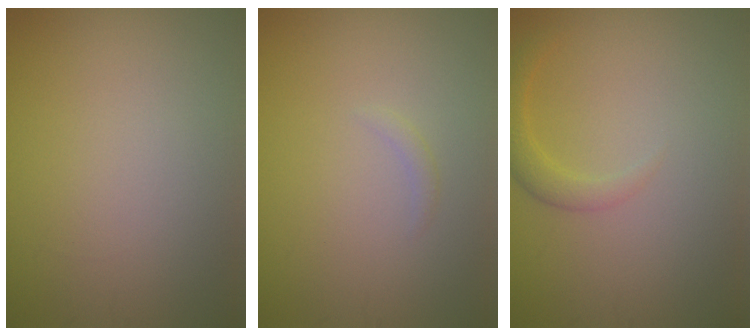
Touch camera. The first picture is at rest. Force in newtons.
{"total": 0.6, "press": 0.6, "slide": 0.0}
{"total": 1.9, "press": 1.9, "slide": 0.1}